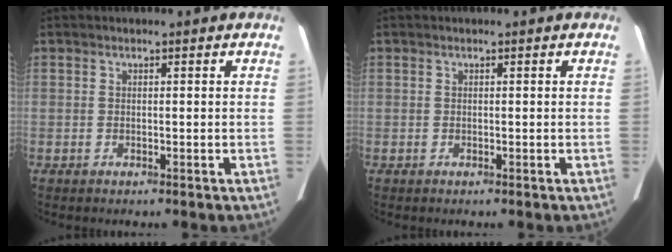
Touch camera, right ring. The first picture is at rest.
{"total": 0.0}